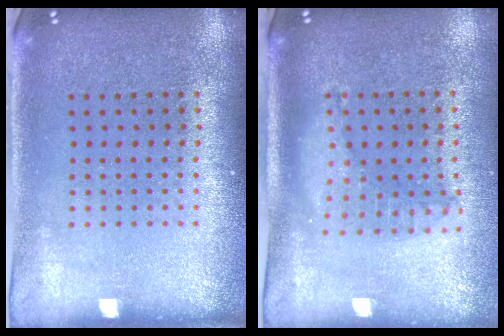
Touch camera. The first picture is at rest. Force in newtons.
{"total": 1.3, "press": 1.3, "slide": 0.2}